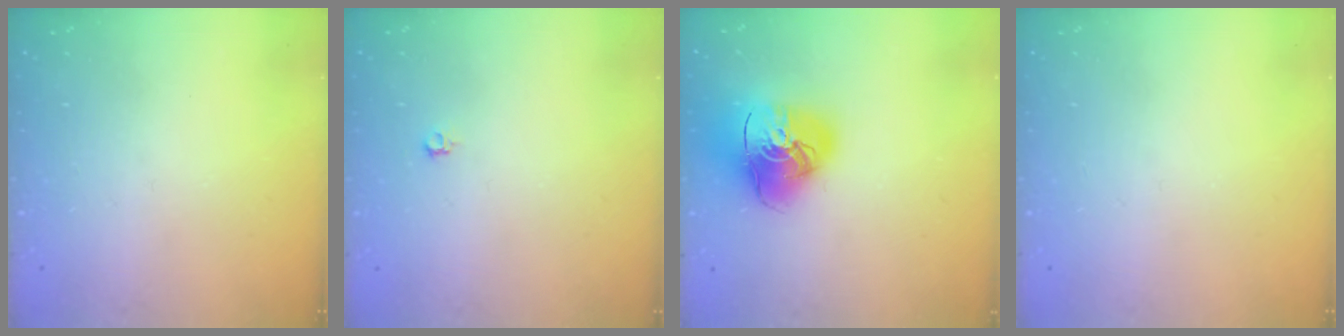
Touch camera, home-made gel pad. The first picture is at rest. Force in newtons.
{"total": 3.6, "press": 3.5, "slide": 0.8}
{"total": 16.9, "press": 16.8, "slide": 2.0}
{"total": 0.0}